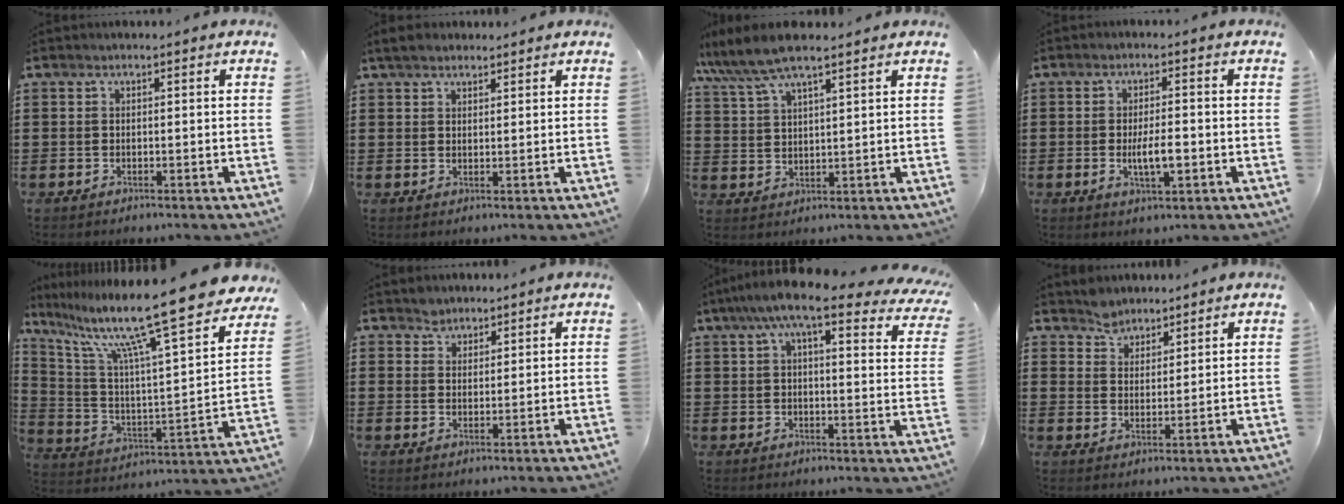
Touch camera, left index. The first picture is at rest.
{"total": 2.7, "force": [2.3, 1.0, 1.0], "torque": [-0.025, 0.005, 0.044]}
{"total": 7.0, "force": [5.8, 1.3, 3.7], "torque": [-0.088, -0.013, 0.105]}
{"total": 5.1, "force": [-0.9, 1.6, 4.7], "torque": [-0.088, 0.000, -0.018]}
{"total": 15.2, "force": [11.4, 0.6, 10.1], "torque": [-0.211, -0.076, 0.179]}
{"total": 2.2, "force": [1.8, 1.2, -0.2], "torque": [-0.004, 0.003, 0.035]}
{"total": 9.8, "force": [7.4, 1.2, 6.2], "torque": [-0.129, -0.020, 0.127]}
{"total": 3.3, "force": [3.0, 1.4, -0.7], "torque": [-0.001, 0.002, 0.058]}